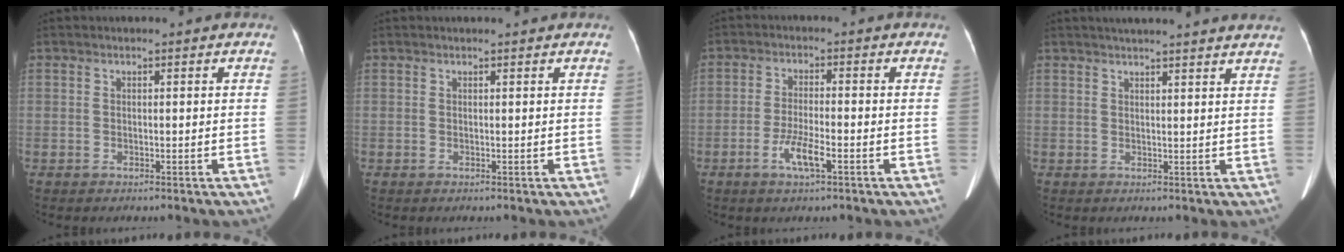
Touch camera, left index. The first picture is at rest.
{"total": 0.9, "force": [0.8, 0.0, 0.3], "torque": [-0.006, 0.005, 0.012]}
{"total": 4.6, "force": [-2.3, 0.6, 4.0], "torque": [-0.082, -0.004, -0.045]}
{"total": 13.3, "force": [12.0, 0.2, 5.6], "torque": [-0.082, 0.014, 0.138]}